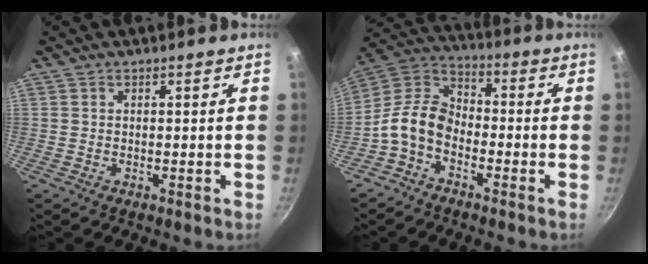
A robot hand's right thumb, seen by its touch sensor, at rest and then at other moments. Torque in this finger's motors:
{"motor_torque": [1.11, 1.71, 0.87, -0.79, 0.10]}